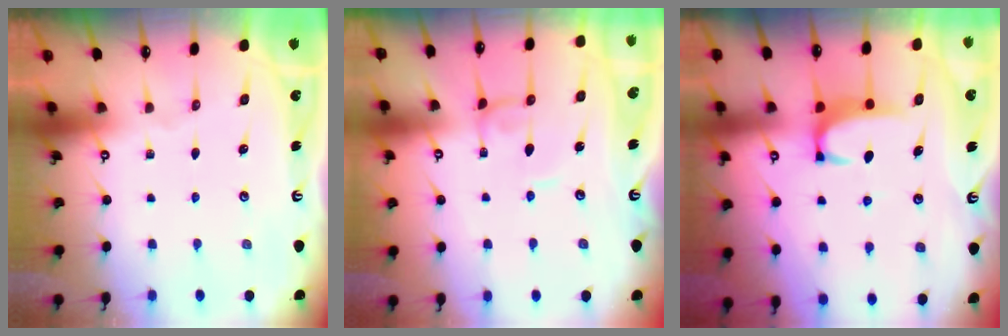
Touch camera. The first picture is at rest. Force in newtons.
{"total": 0.0}
{"total": 2.0, "press": 2.0, "slide": 0.5}